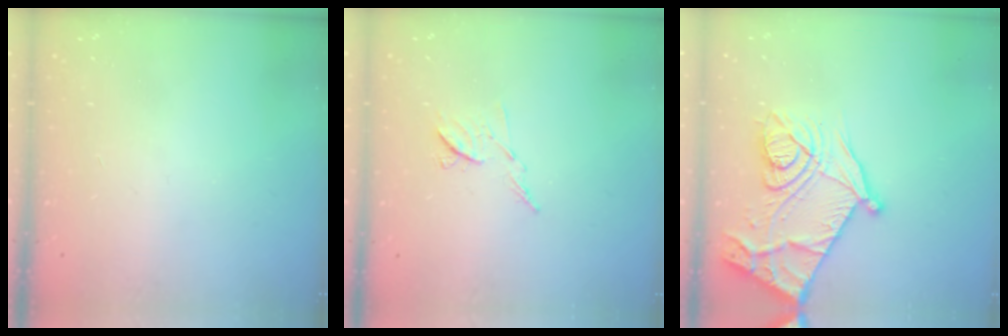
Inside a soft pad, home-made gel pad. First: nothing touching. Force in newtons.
{"total": 6.8, "press": 6.7, "slide": 0.8}
{"total": 22.3, "press": 22.3, "slide": 0.4}